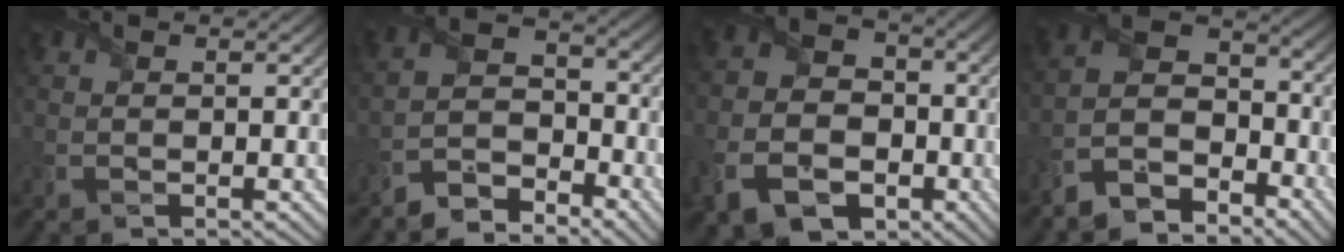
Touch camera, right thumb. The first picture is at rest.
{"total": 6.1, "force": [-5.2, 2.4, 2.2], "torque": [-0.036, 0.003, -0.114]}
{"total": 13.0, "force": [-5.5, 9.6, 6.8], "torque": [-0.165, -0.035, -0.108]}
{"total": 9.2, "force": [-7.6, 3.7, 3.7], "torque": [-0.075, -0.005, -0.157]}